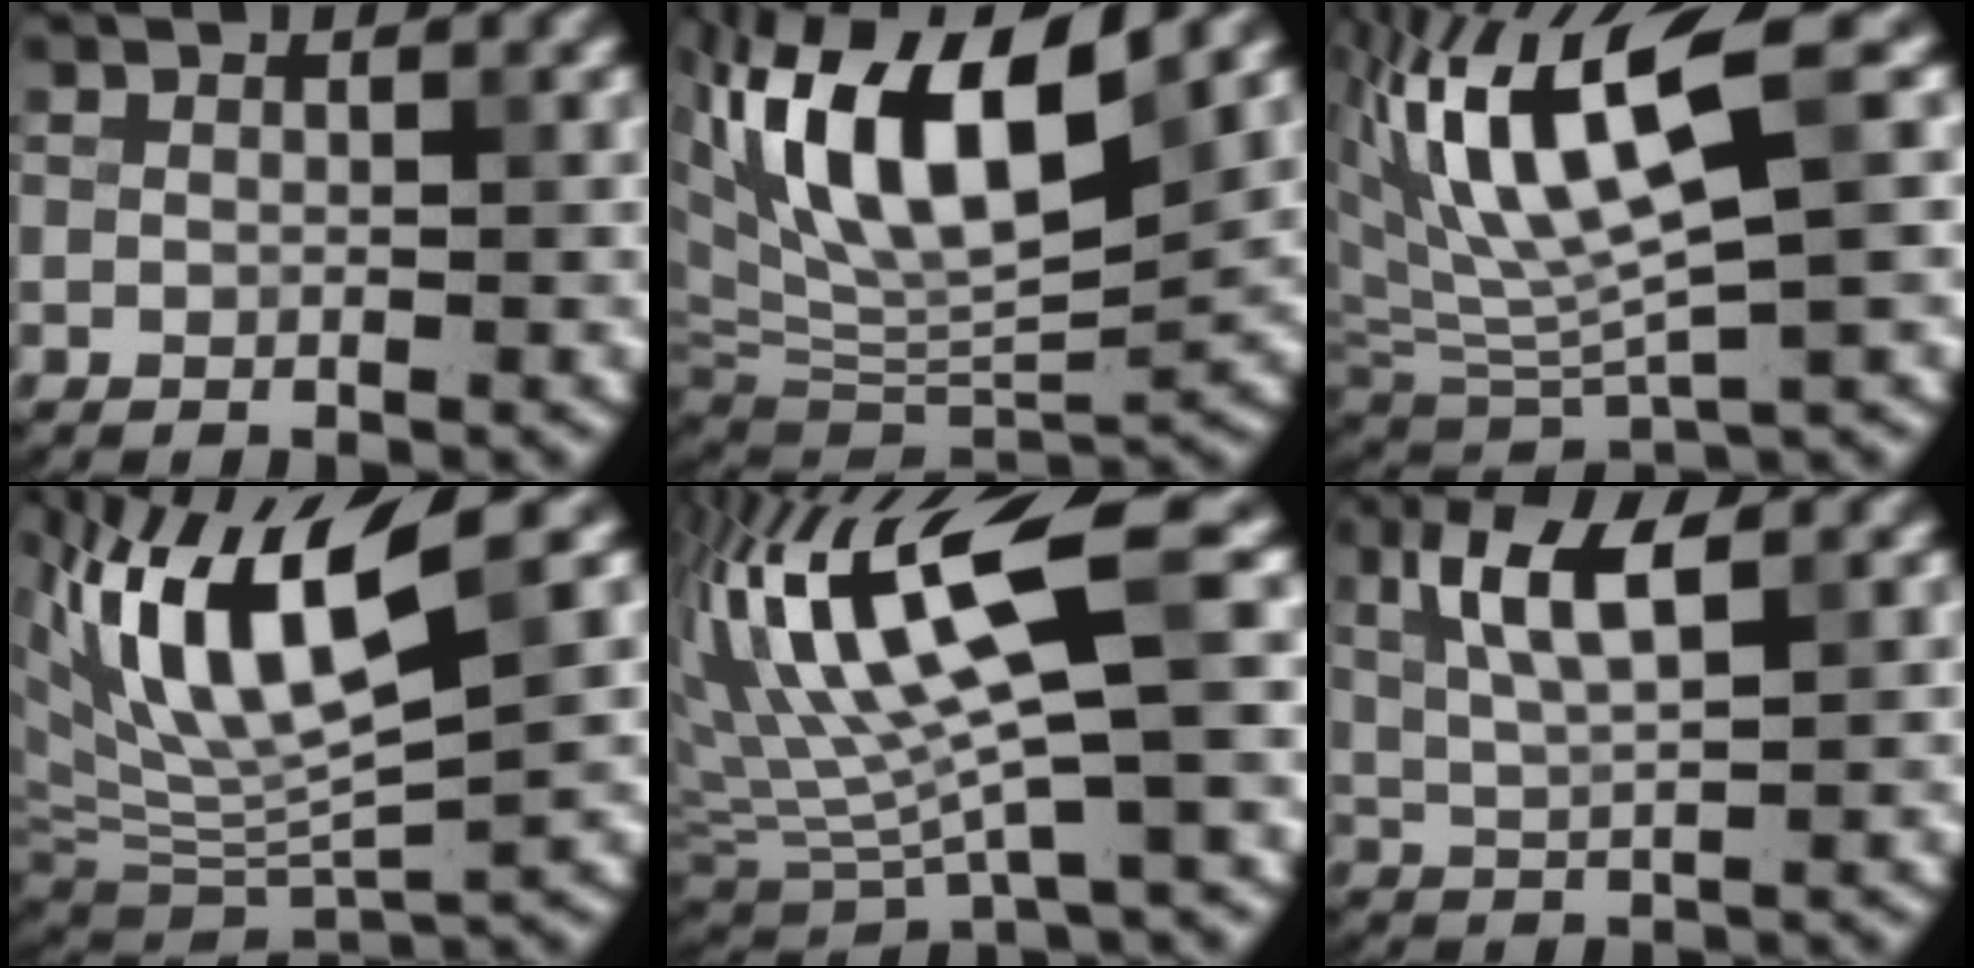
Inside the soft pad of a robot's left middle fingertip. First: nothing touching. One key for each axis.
{"total": 13.5, "fx": 5.0, "fy": 5.4, "fz": 11.4, "tx": -0.196, "ty": 0.013, "tz": 0.089}
{"total": 10.0, "fx": 4.0, "fy": 2.8, "fz": 8.8, "tx": -0.171, "ty": 0.009, "tz": 0.081}
{"total": 10.3, "fx": 4.8, "fy": 2.9, "fz": 8.7, "tx": -0.164, "ty": 0.002, "tz": 0.093}
{"total": 13.0, "fx": 4.2, "fy": 3.1, "fz": 11.9, "tx": -0.220, "ty": 0.013, "tz": 0.081}
{"total": 4.9, "fx": 1.9, "fy": 1.4, "fz": 4.3, "tx": -0.092, "ty": 0.004, "tz": 0.036}